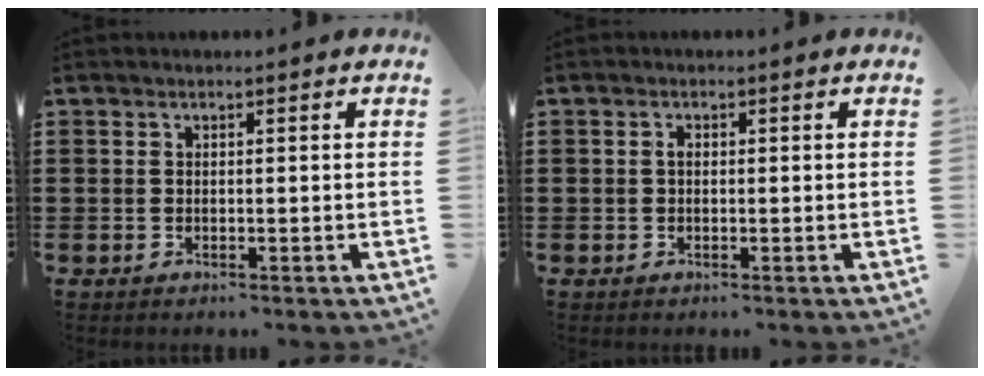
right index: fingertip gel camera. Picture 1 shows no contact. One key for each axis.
{"total": 1.0, "fx": 0.0, "fy": 0.5, "fz": 0.8, "tx": -0.017, "ty": 0.002, "tz": -0.001}